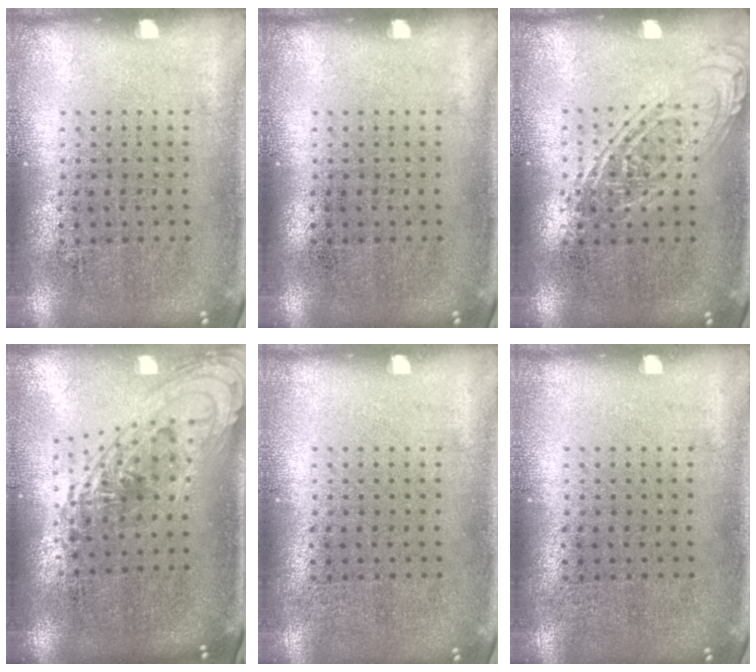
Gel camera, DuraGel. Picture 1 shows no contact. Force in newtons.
{"total": 0.0}
{"total": 1.2, "press": 1.2, "slide": 0.1}
{"total": 1.5, "press": 1.3, "slide": 0.7}
{"total": 0.0}
{"total": 0.0}